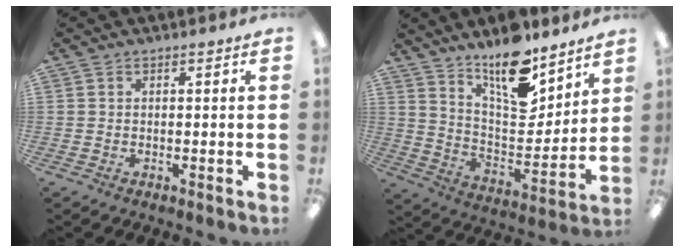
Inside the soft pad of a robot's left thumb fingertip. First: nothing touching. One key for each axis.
{"total": 15.5, "fx": 11.8, "fy": 5.6, "fz": 8.3, "tx": -0.133, "ty": -0.089, "tz": 0.205}